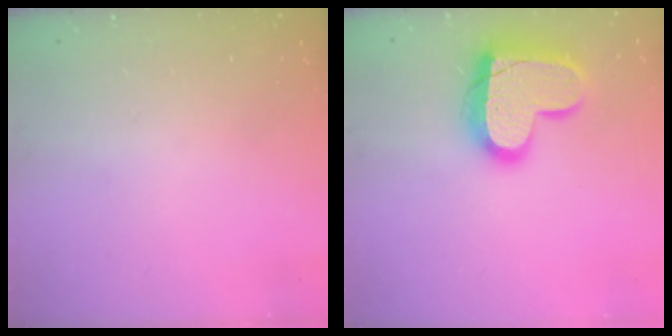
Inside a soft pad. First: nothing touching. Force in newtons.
{"total": 17.6, "press": 17.6, "slide": 1.2}